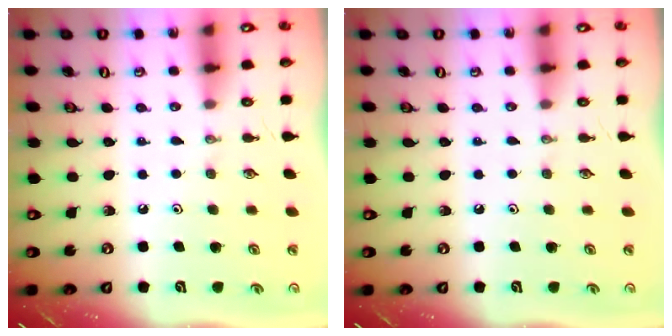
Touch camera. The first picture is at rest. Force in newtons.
{"total": 0.0}